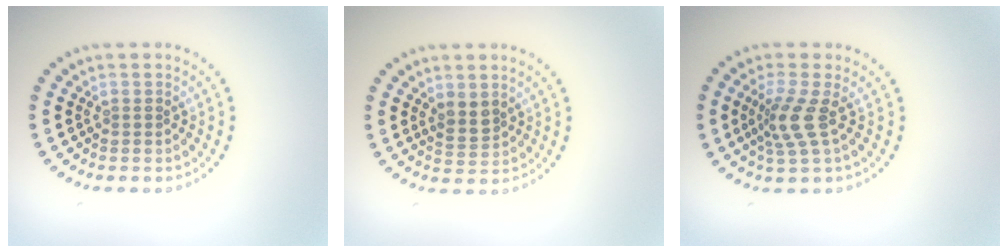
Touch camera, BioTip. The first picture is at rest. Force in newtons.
{"total": 1.8, "press": 1.5, "slide": 0.9}
{"total": 2.8, "press": 2.1, "slide": 1.9}